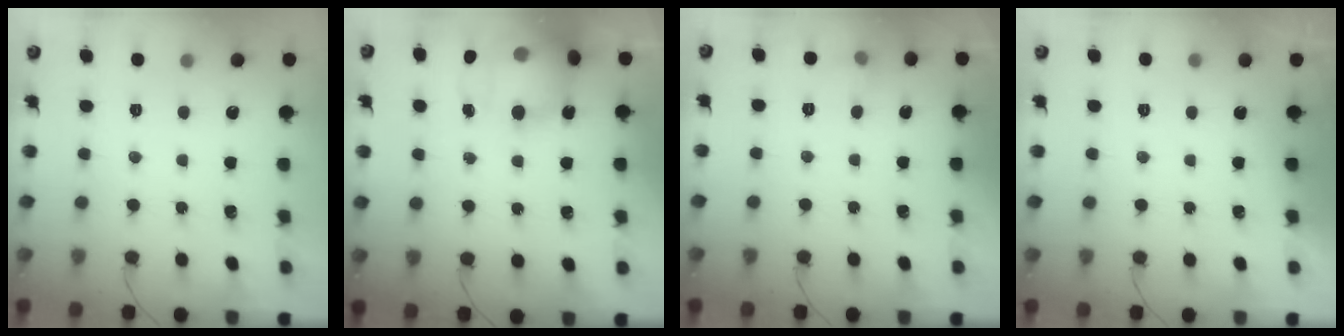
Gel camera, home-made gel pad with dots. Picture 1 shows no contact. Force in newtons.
{"total": 17.5, "press": 17.1, "slide": 3.4}
{"total": 4.8, "press": 4.5, "slide": 1.4}
{"total": 0.0}